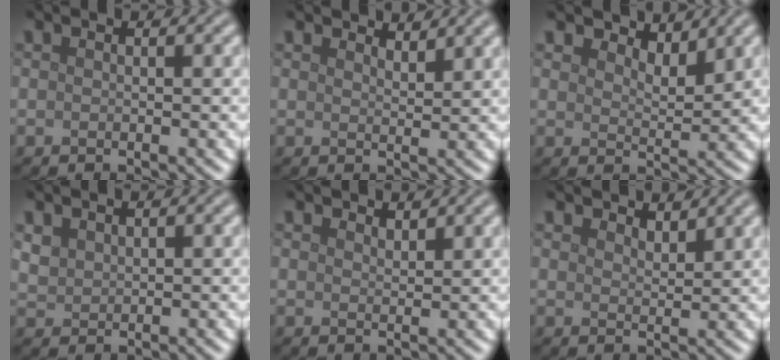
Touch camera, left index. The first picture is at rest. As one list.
[{"total": 2.1, "force": [2.0, 0.3, 0.5], "torque": [-0.008, 0.001, 0.030]}, {"total": 3.2, "force": [2.9, 0.8, 0.9], "torque": [-0.018, -0.001, 0.042]}, {"total": 1.5, "force": [1.0, 1.1, 0.4], "torque": [-0.014, 0.001, 0.025]}, {"total": 1.7, "force": [1.6, 0.4, 0.4], "torque": [-0.008, 0.002, 0.027]}, {"total": 2.5, "force": [2.4, 0.4, 0.6], "torque": [-0.009, 0.001, 0.037]}]